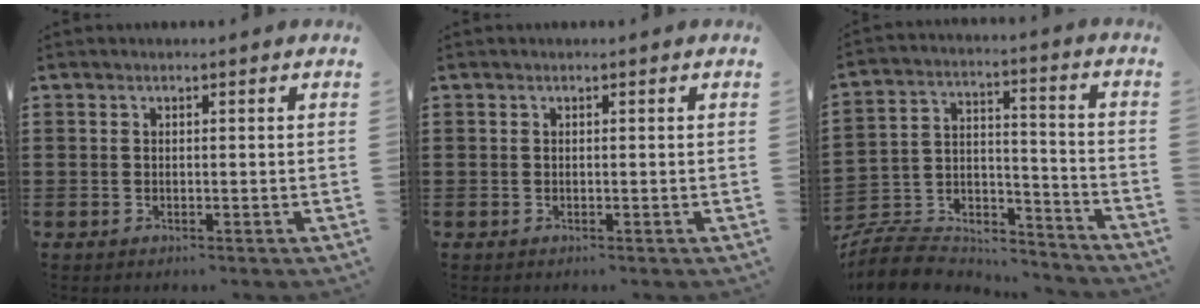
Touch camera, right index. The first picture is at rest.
{"total": 0.0}
{"total": 8.9, "force": [-8.2, 2.8, 1.8], "torque": [-0.048, 0.014, -0.165]}